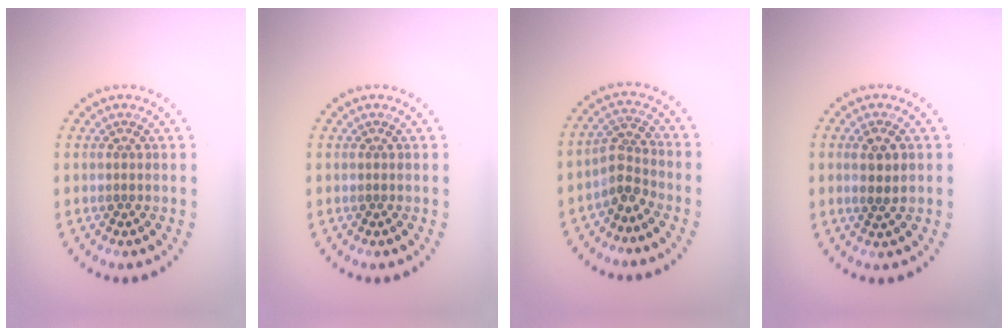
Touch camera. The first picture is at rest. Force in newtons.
{"total": 0.0}
{"total": 2.6, "press": 2.0, "slide": 1.7}
{"total": 2.3, "press": 2.2, "slide": 0.7}